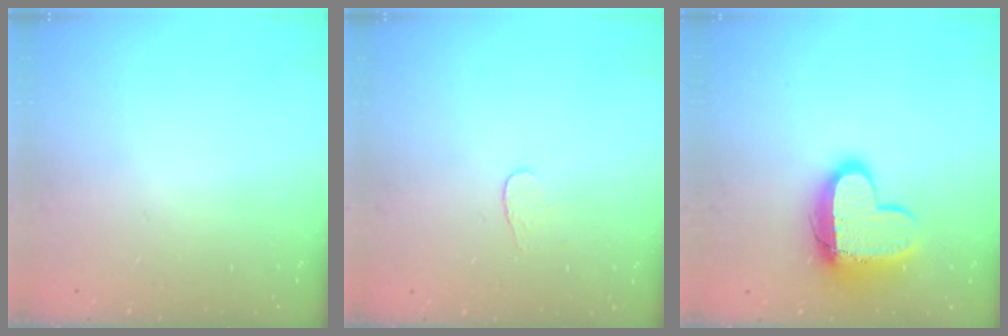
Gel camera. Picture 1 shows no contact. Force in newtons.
{"total": 3.2, "press": 3.2, "slide": 0.3}
{"total": 12.7, "press": 12.7, "slide": 0.9}